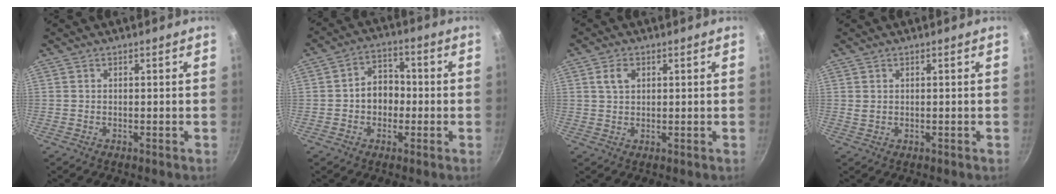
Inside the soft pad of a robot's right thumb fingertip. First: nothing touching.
{"total": 7.2, "force": [-0.7, 5.6, 4.4], "torque": [-0.037, 0.023, -0.023]}
{"total": 3.3, "force": [1.2, 2.2, 2.2], "torque": [-0.038, 0.001, 0.026]}
{"total": 1.2, "force": [0.3, 0.9, 0.7], "torque": [-0.013, -0.004, 0.012]}